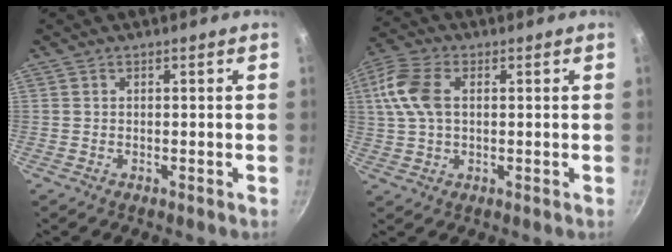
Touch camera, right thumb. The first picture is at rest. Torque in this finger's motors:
{"motor_torque": [0.06, 0.06, 0.46, 0.25, 0.08]}